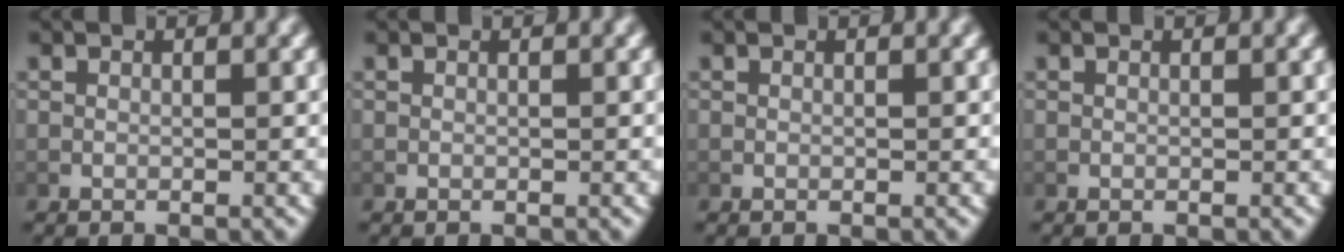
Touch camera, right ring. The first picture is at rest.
{"total": 0.0}
{"total": 0.0}
{"total": 0.0}